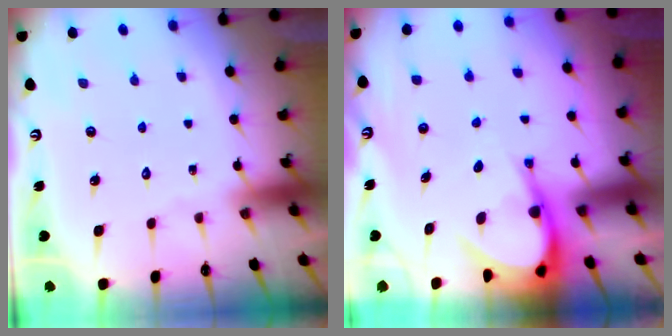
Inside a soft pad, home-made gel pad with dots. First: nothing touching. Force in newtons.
{"total": 7.6, "press": 7.6, "slide": 0.7}